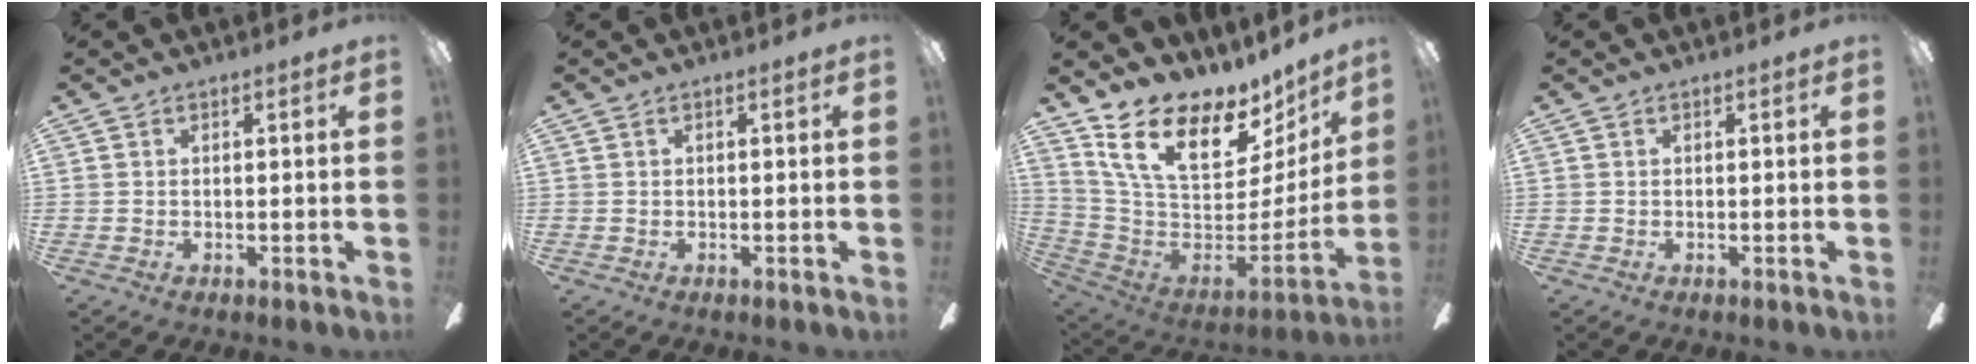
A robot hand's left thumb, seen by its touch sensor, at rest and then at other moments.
{"total": 0.0}
{"total": 19.5, "force": [12.3, 9.5, 11.7], "torque": [-0.197, -0.090, 0.221]}
{"total": 0.0}